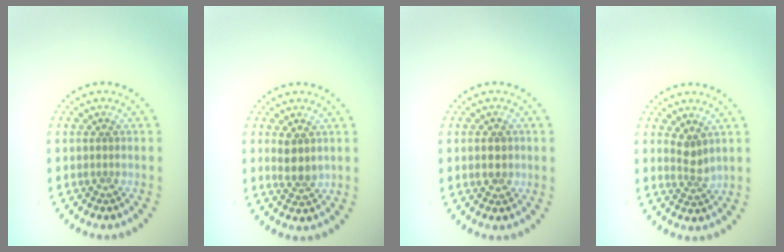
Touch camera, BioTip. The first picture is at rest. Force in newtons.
{"total": 2.0, "press": 1.8, "slide": 0.8}
{"total": 1.7, "press": 1.7, "slide": 0.5}
{"total": 1.9, "press": 1.4, "slide": 1.2}